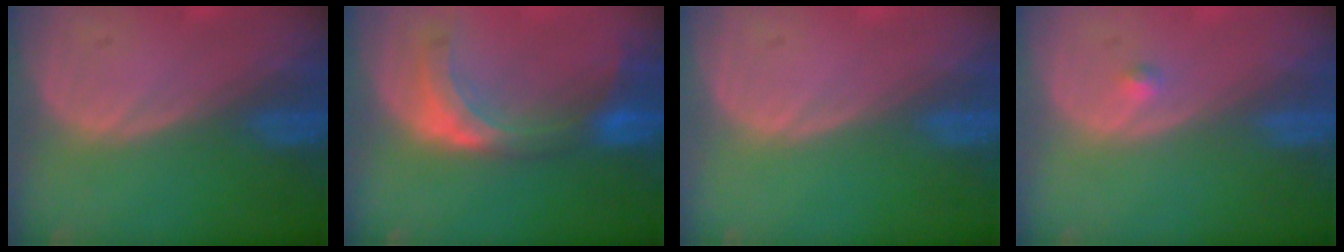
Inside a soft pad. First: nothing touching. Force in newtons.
{"total": 7.5, "press": 6.8, "slide": 3.2}
{"total": 0.0}
{"total": 0.8, "press": 0.8, "slide": 0.2}